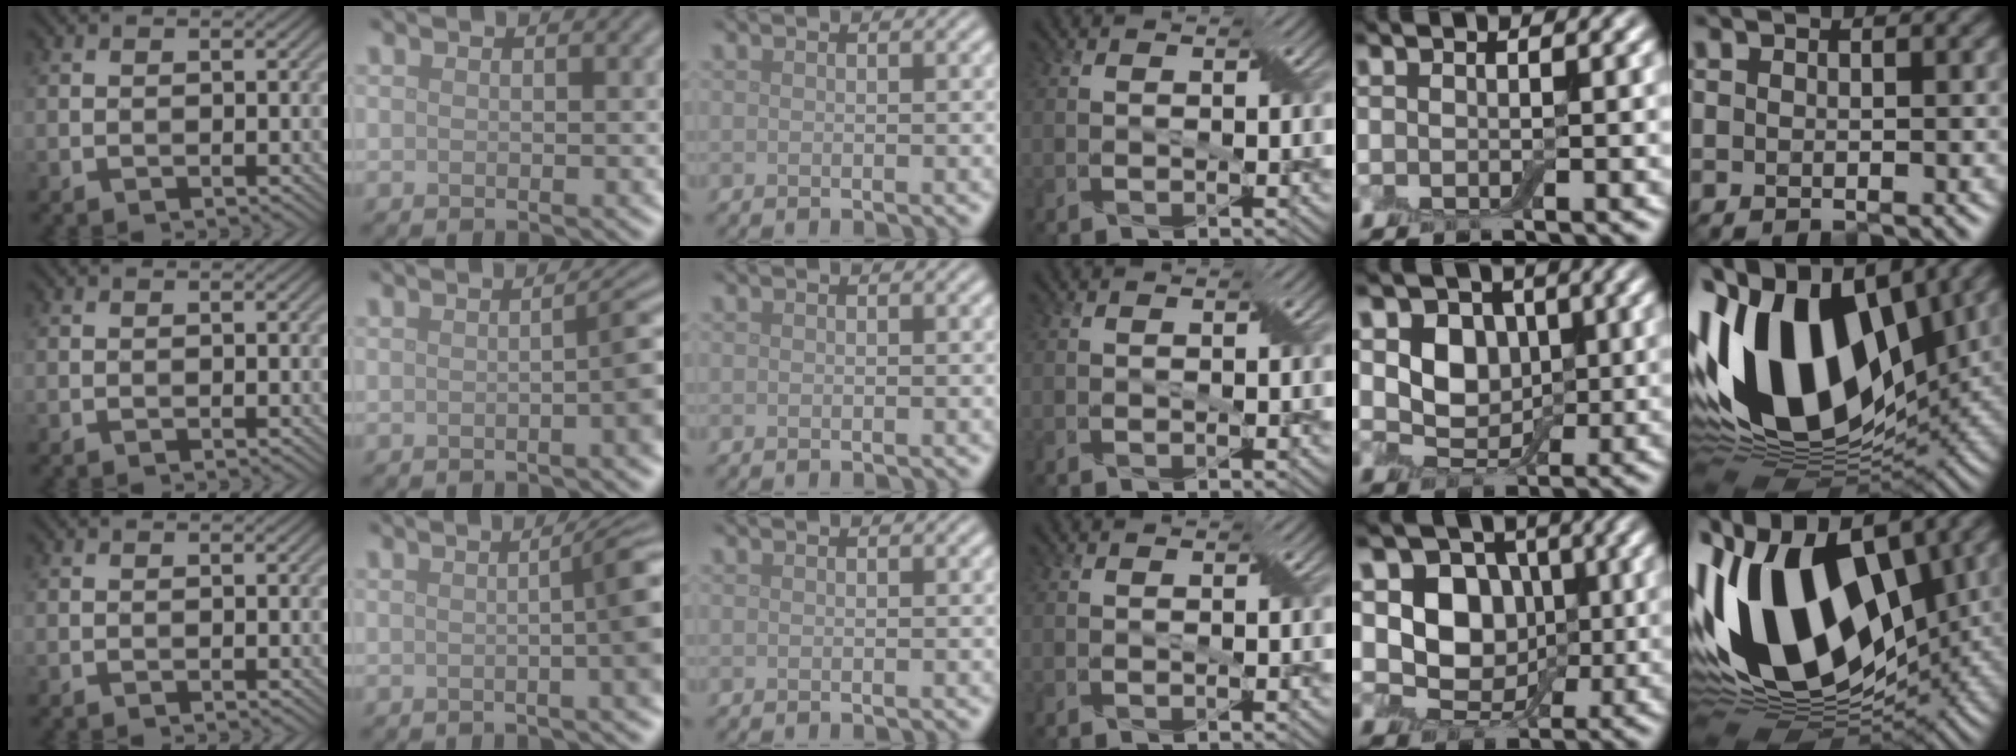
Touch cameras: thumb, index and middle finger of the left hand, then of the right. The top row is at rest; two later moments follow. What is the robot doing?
{"motion": "extract", "object": "drawer"}